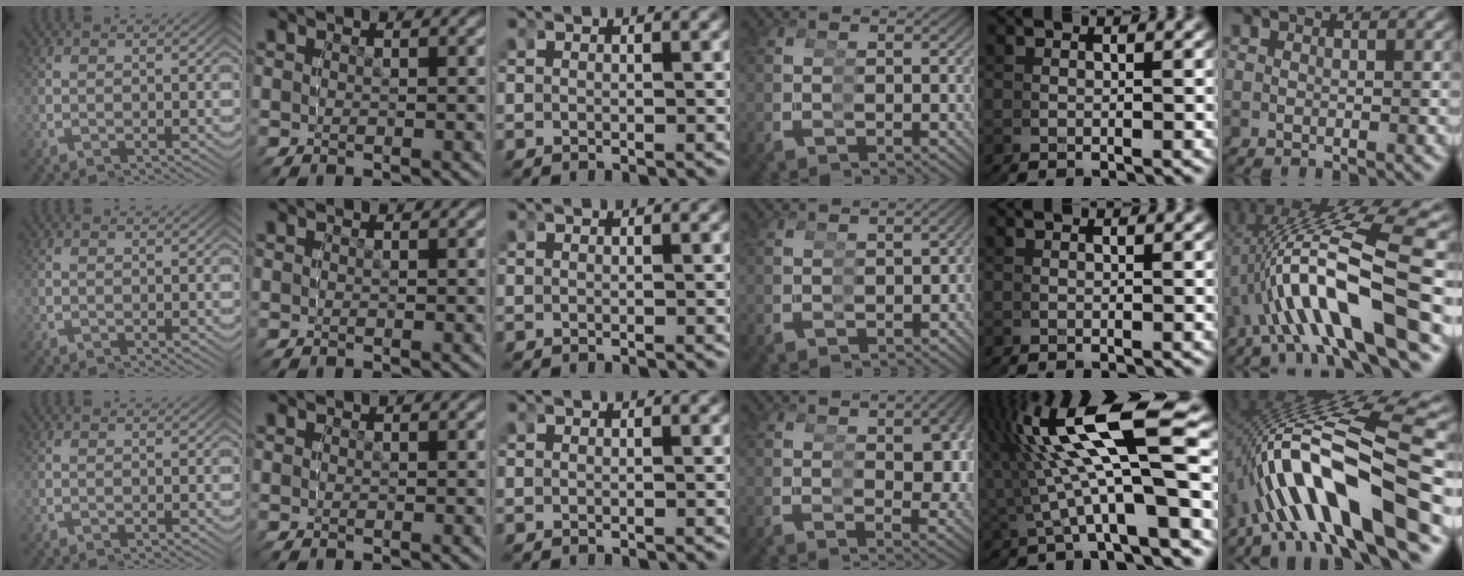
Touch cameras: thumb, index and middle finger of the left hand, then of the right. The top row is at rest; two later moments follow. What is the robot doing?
{"motion": "grasp_and_lifting", "object": "cup"}